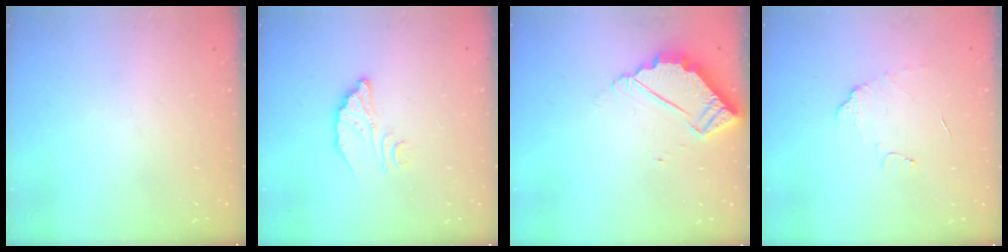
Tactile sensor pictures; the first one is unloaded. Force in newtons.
{"total": 4.8, "press": 4.8, "slide": 0.2}
{"total": 4.4, "press": 4.4, "slide": 0.3}
{"total": 5.5, "press": 5.5, "slide": 0.4}